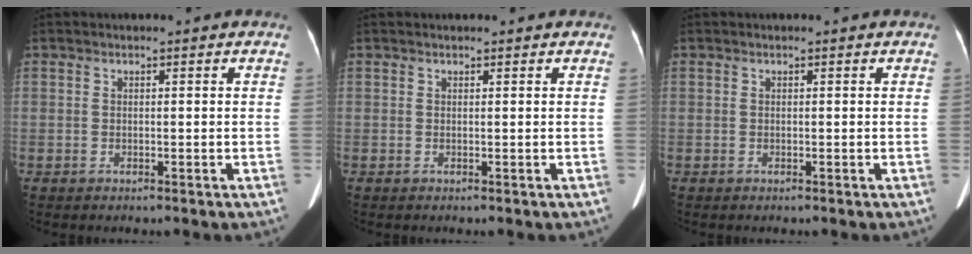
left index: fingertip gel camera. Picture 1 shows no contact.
{"total": 1.8, "force": [1.6, 0.3, 0.7], "torque": [-0.009, 0.013, 0.018]}
{"total": 0.0}